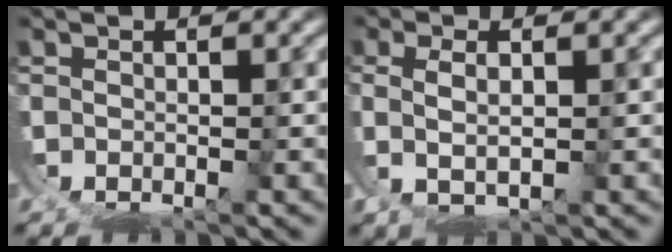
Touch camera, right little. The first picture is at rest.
{"total": 2.7, "force": [2.1, -0.4, 1.6], "torque": [-0.050, 0.004, 0.040]}